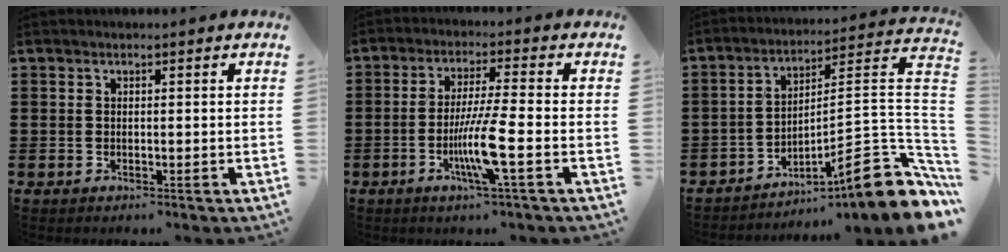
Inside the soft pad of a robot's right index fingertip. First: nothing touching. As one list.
[{"total": 8.1, "force": [-2.8, 0.0, 7.6], "torque": [-0.146, -0.016, -0.053]}, {"total": 10.3, "force": [-6.1, 1.1, 8.3], "torque": [-0.112, -0.016, -0.119]}]